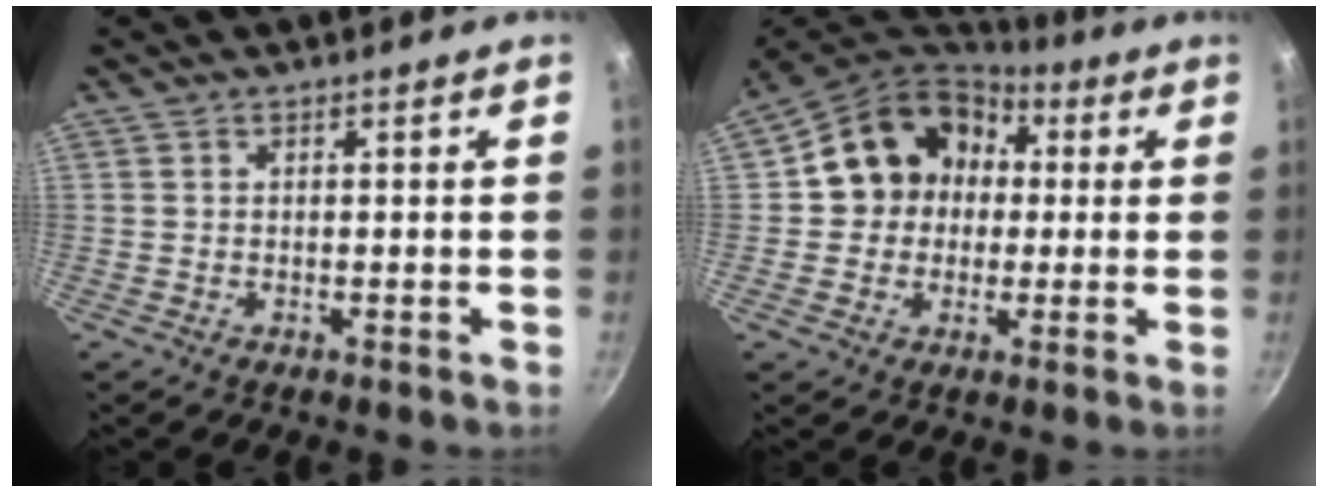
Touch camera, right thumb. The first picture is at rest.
{"total": 15.0, "force": [1.9, 13.2, 6.8], "torque": [-0.081, 0.031, 0.013]}